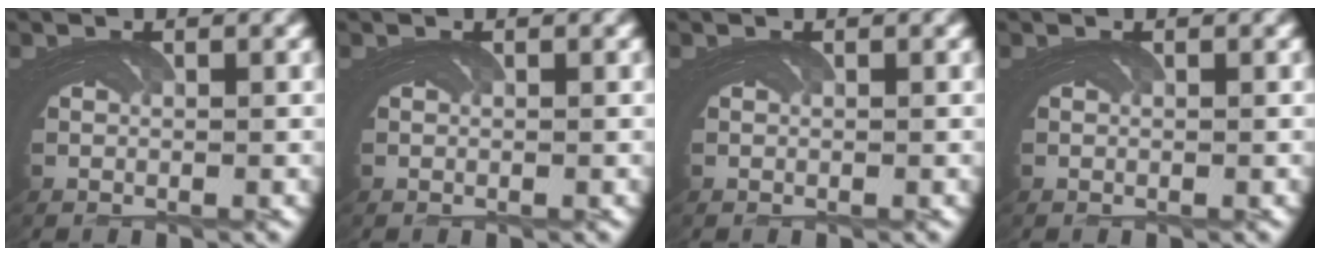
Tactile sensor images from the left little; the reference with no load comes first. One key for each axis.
{"total": 0.0}
{"total": 0.0}
{"total": 0.0}